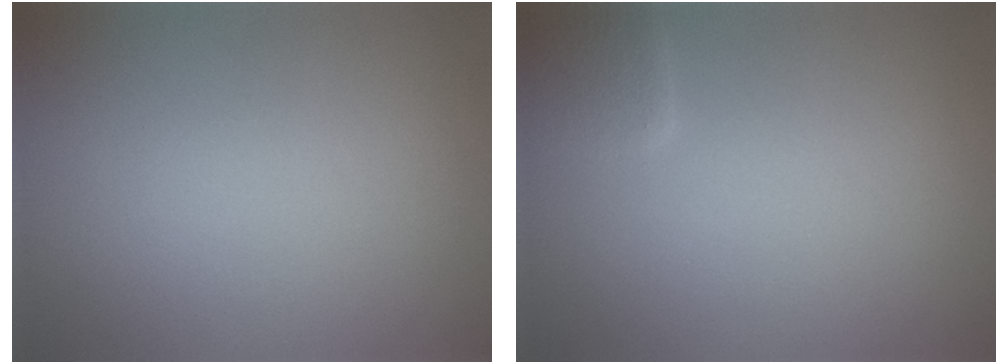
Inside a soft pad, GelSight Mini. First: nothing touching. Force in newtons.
{"total": 2.1, "press": 2.1, "slide": 0.1}